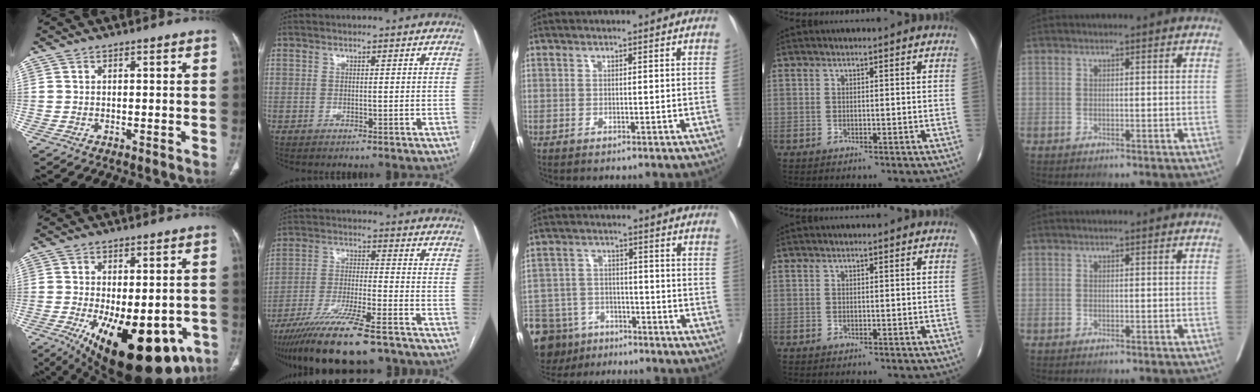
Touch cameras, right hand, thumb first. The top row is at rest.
{"thumb": {"total": 23.6, "force": [-9.6, 11.1, 18.5], "torque": [-0.221, -0.017, -0.116]}, "index": {"total": 17.5, "force": [-13.5, 2.0, 11.1], "torque": [-0.196, -0.045, -0.229]}, "middle": {"total": 14.1, "force": [-10.3, 8.5, 4.5], "torque": [-0.113, 0.004, -0.163]}}